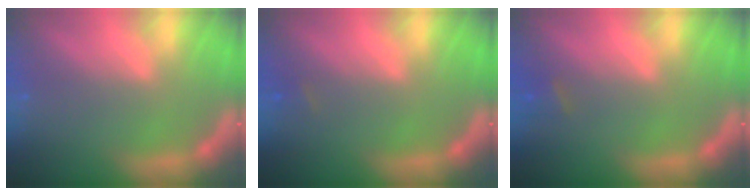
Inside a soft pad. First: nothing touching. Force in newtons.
{"total": 0.9}
{"total": 1.4}